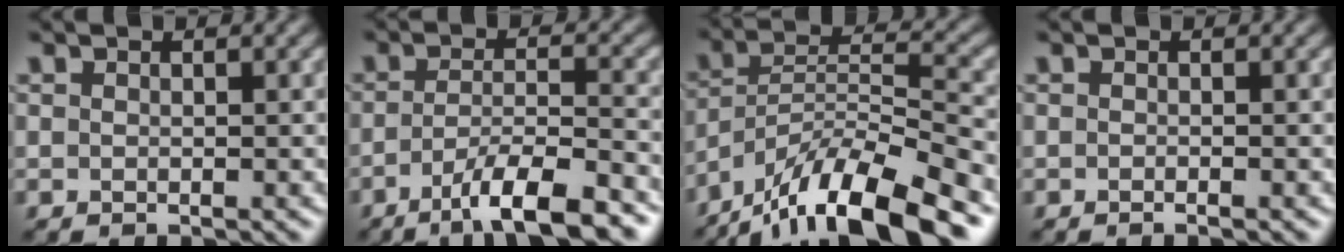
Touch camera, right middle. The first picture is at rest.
{"total": 7.4, "force": [-4.8, 1.5, 5.5], "torque": [-0.086, 0.000, -0.081]}
{"total": 13.4, "force": [-10.4, 3.2, 7.9], "torque": [-0.145, 0.010, -0.187]}
{"total": 0.5, "force": [-0.5, -0.1, 0.3], "torque": [-0.008, -0.006, -0.010]}